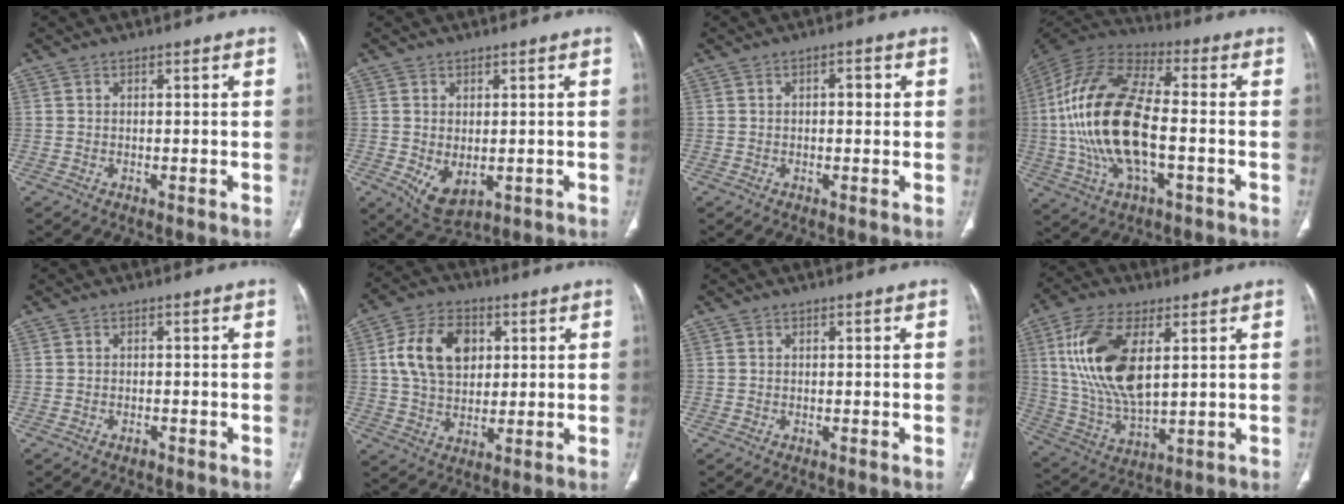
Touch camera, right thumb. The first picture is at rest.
{"total": 6.1, "force": [-1.1, 3.8, 4.6], "torque": [-0.072, -0.011, 0.001]}
{"total": 2.4, "force": [0.4, 1.2, 2.0], "torque": [-0.026, 0.005, 0.003]}
{"total": 23.1, "force": [-2.3, 10.7, 20.3], "torque": [-0.429, 0.020, -0.042]}
{"total": 0.9, "force": [-0.7, 0.5, 0.4], "torque": [-0.008, 0.003, -0.011]}
{"total": 12.8, "force": [3.1, 8.9, 8.7], "torque": [-0.135, 0.002, 0.055]}
{"total": 0.0}
{"total": 17.8, "force": [4.6, 8.5, 14.9], "torque": [-0.299, -0.016, 0.094]}